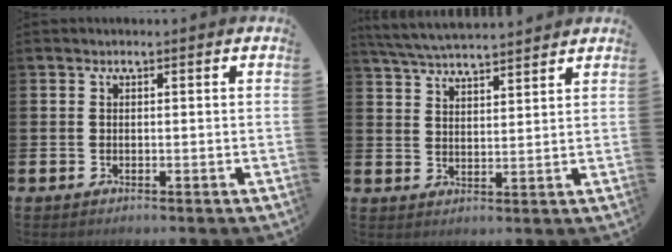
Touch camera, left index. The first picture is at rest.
{"total": 5.4, "force": [5.3, 0.2, 0.9], "torque": [-0.042, -0.025, 0.097]}